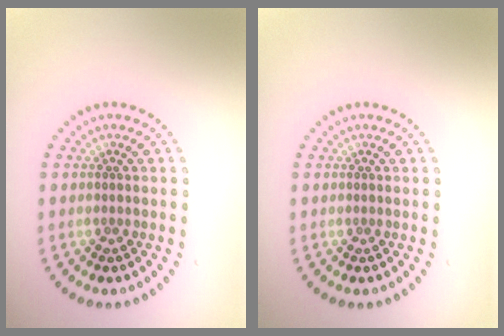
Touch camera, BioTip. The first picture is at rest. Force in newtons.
{"total": 0.0}